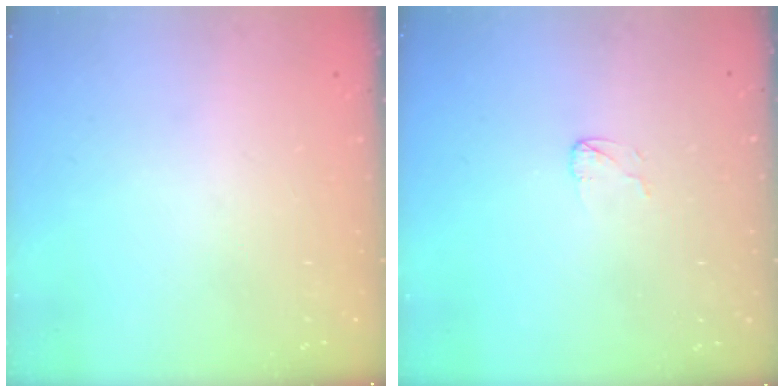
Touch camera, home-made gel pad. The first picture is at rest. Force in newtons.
{"total": 2.6, "press": 2.6, "slide": 0.2}